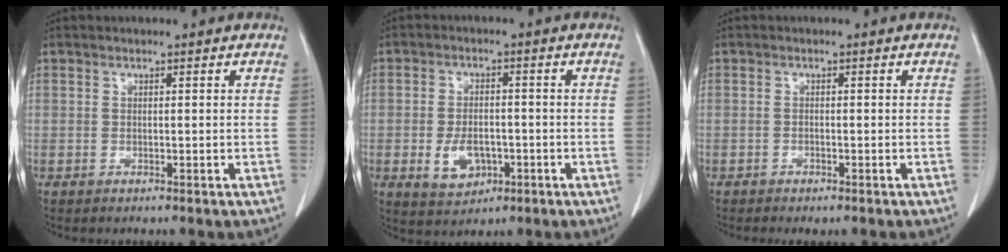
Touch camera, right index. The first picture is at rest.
{"total": 6.1, "force": [-2.0, 3.8, 4.3], "torque": [-0.078, -0.002, -0.024]}
{"total": 1.5, "force": [-1.1, 0.5, 0.9], "torque": [-0.012, -0.002, -0.013]}